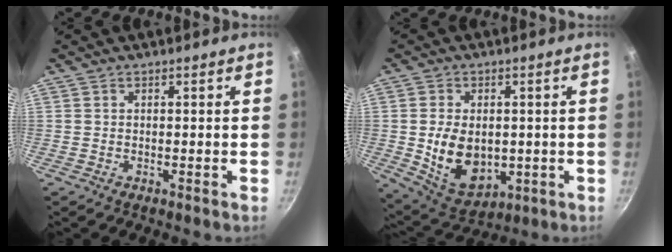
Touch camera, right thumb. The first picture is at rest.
{"total": 11.9, "force": [-0.4, 8.4, 8.5], "torque": [-0.129, -0.012, 0.015]}